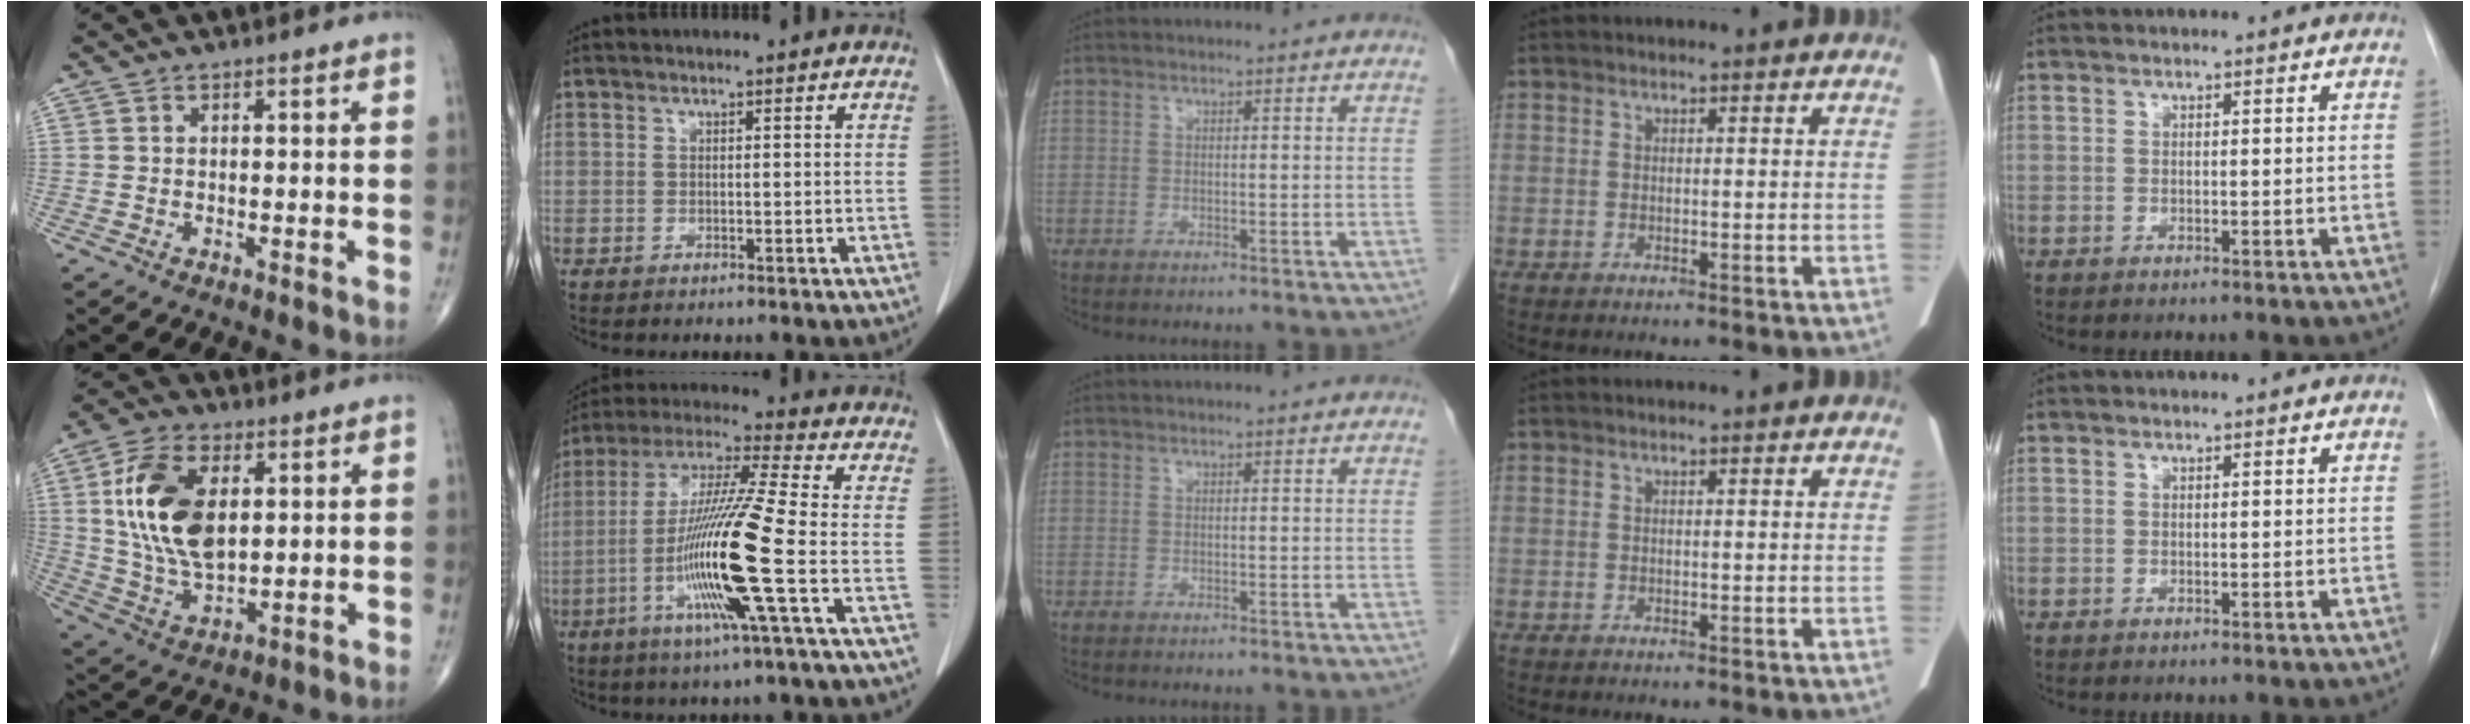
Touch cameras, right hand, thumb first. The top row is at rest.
{"thumb": {"total": 16.9, "force": [3.5, 9.5, 13.5], "torque": [-0.249, -0.009, 0.070]}, "index": {"total": 16.4, "force": [-4.5, -1.3, 15.7], "torque": [-0.315, -0.016, -0.097]}}